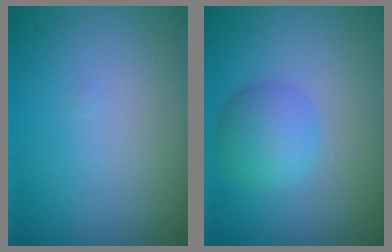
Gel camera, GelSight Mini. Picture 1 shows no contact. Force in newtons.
{"total": 3.2, "press": 3.2, "slide": 0.0}